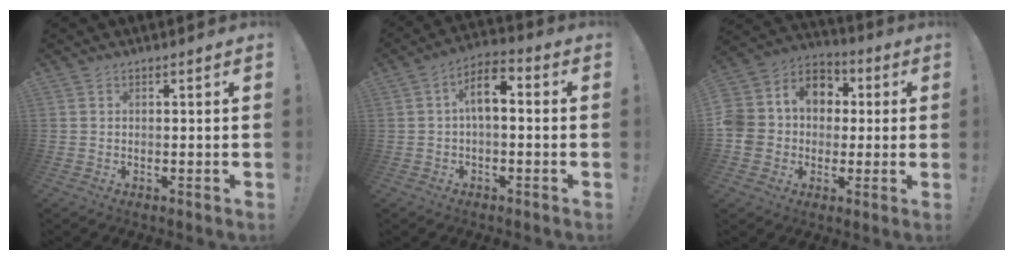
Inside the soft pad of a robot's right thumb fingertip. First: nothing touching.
{"total": 8.2, "force": [0.7, 4.0, 7.2], "torque": [-0.116, 0.011, 0.015]}
{"total": 11.9, "force": [0.1, 10.9, 5.0], "torque": [-0.085, 0.011, 0.010]}